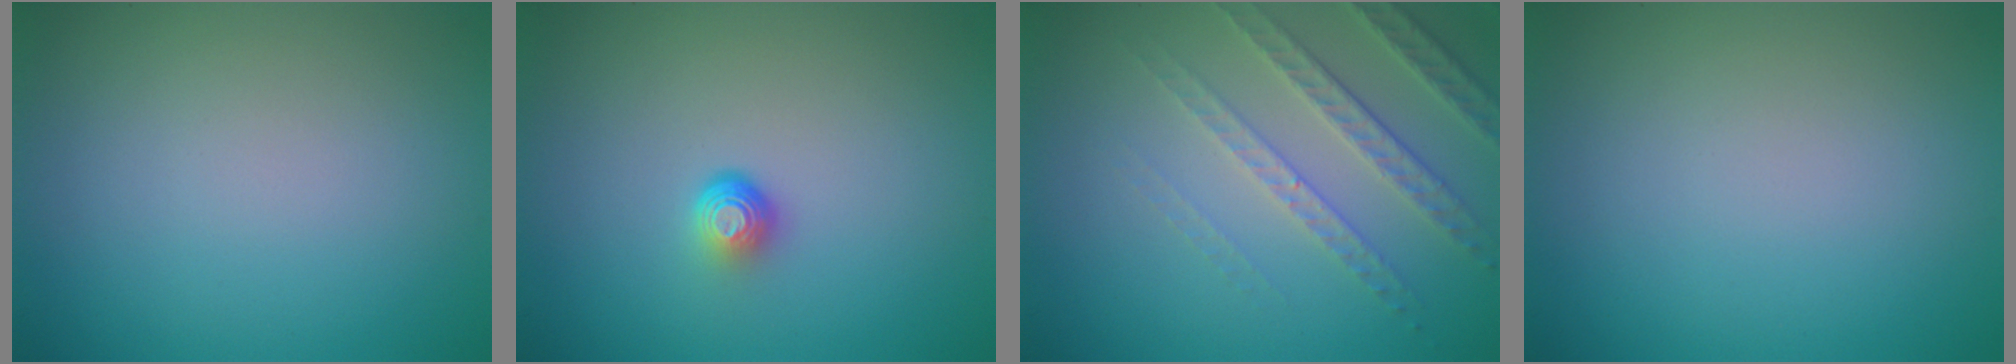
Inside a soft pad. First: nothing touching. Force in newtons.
{"total": 1.8, "press": 1.1, "slide": 1.4}
{"total": 3.4, "press": 3.2, "slide": 1.1}
{"total": 0.0}